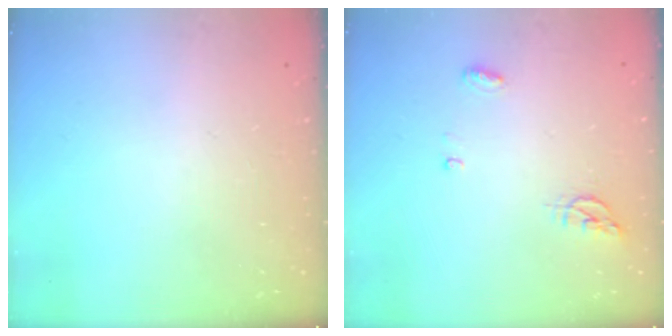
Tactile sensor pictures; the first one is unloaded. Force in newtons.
{"total": 4.9, "press": 4.9, "slide": 0.6}